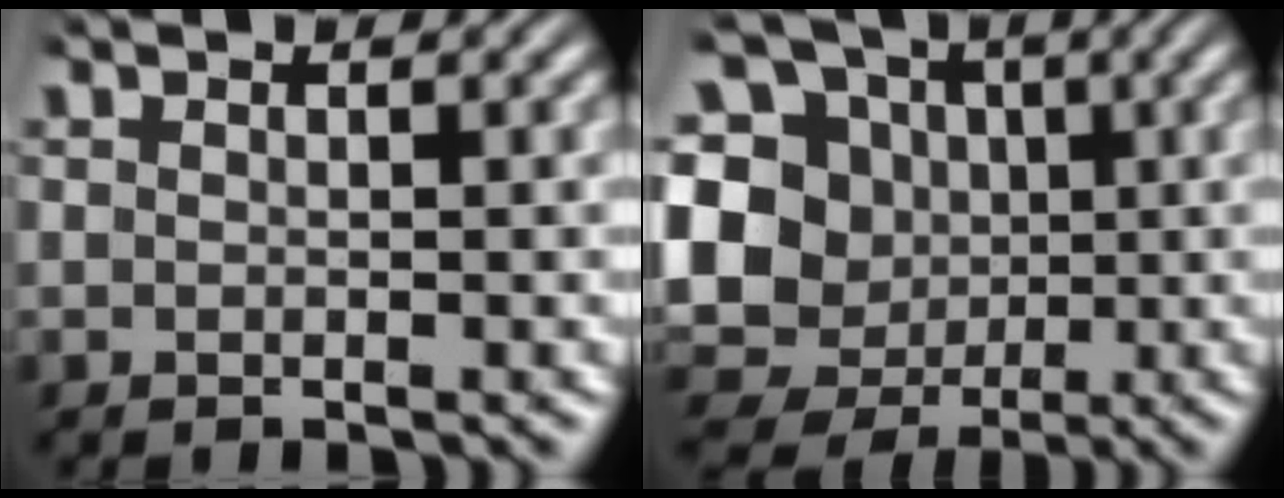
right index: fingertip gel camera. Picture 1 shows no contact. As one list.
[{"total": 16.6, "force": [-0.1, 14.5, 8.1], "torque": [-0.163, -0.042, -0.005]}]